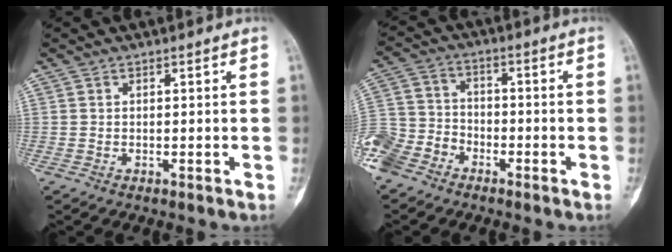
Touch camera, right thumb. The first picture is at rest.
{"total": 9.9, "force": [-6.5, 6.4, 3.7], "torque": [-0.072, 0.036, -0.137]}